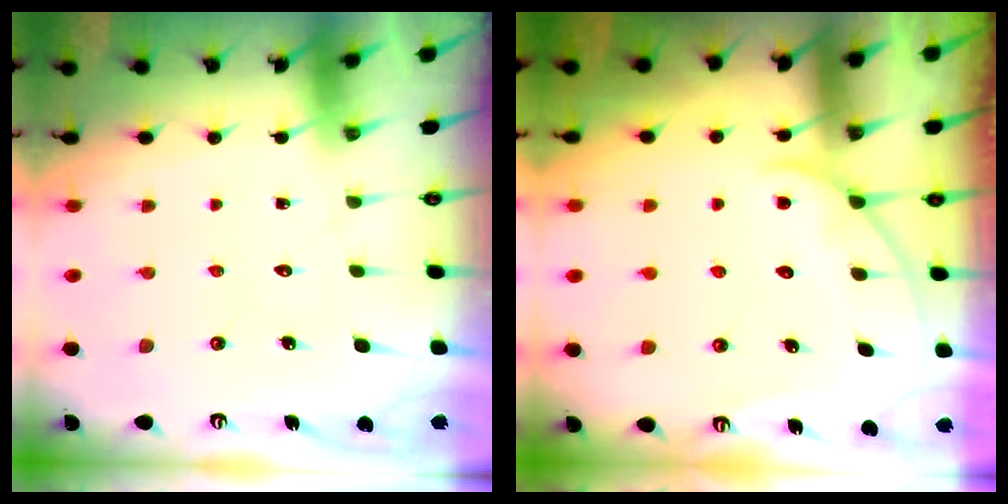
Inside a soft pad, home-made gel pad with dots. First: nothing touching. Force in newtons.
{"total": 4.1, "press": 4.1, "slide": 0.5}